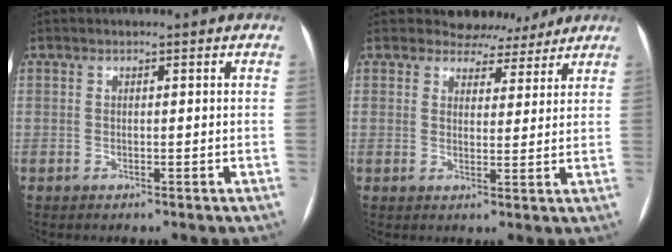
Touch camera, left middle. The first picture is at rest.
{"total": 5.8, "force": [5.1, 2.7, -0.1], "torque": [0.009, 0.001, 0.058]}